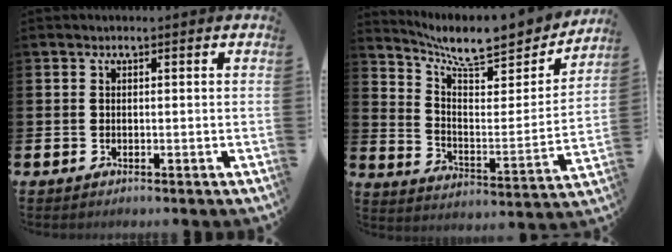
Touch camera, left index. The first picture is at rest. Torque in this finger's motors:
{"motor_torque": [0.04, -0.37, 0.43, 0.07]}